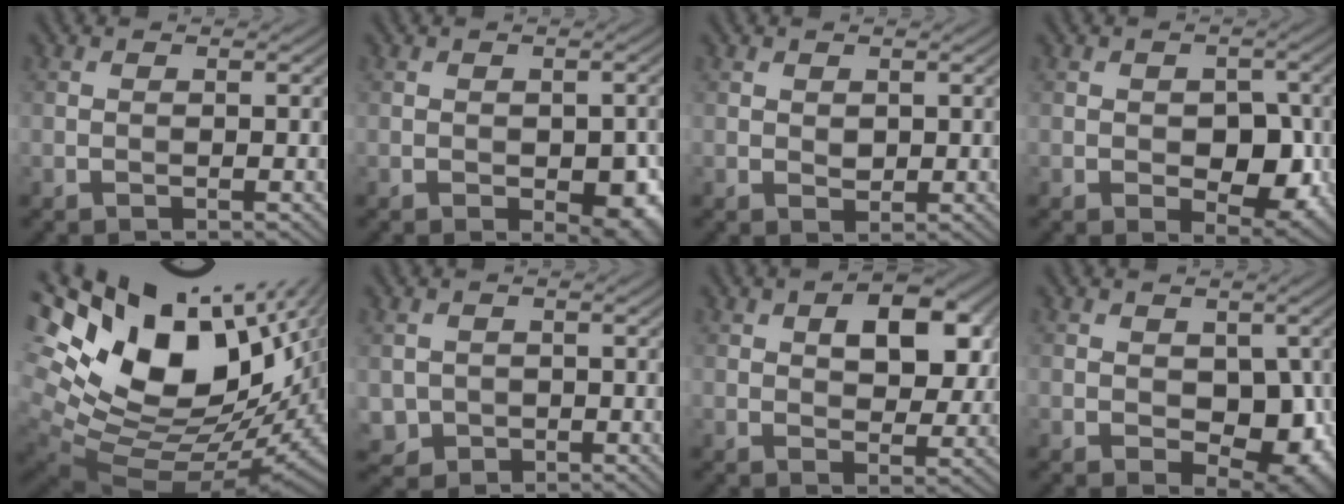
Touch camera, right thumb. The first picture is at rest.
{"total": 4.7, "force": [-1.2, 2.7, 3.7], "torque": [-0.047, -0.016, -0.011]}
{"total": 1.3, "force": [0.4, 1.0, 0.7], "torque": [-0.018, -0.004, 0.010]}
{"total": 5.8, "force": [-0.9, 3.8, 4.3], "torque": [-0.062, -0.011, -0.012]}
{"total": 19.5, "force": [8.1, 10.2, 14.5], "torque": [-0.269, -0.001, 0.170]}
{"total": 2.6, "force": [0.1, 2.5, 0.5], "torque": [-0.021, -0.013, 0.003]}
{"total": 8.3, "force": [2.8, 4.8, 6.2], "torque": [-0.093, 0.002, 0.044]}
{"total": 7.2, "force": [-0.5, 4.9, 5.3], "torque": [-0.081, -0.019, 0.000]}